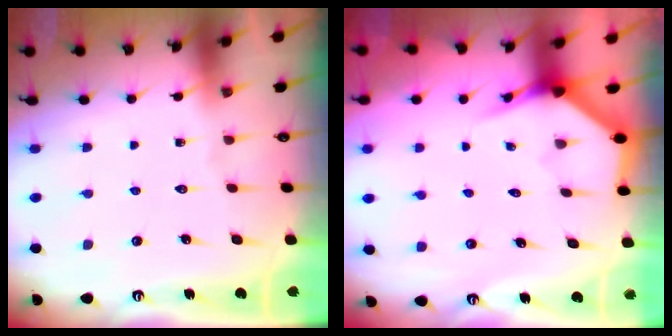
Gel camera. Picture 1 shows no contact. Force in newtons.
{"total": 4.0, "press": 4.0, "slide": 0.2}